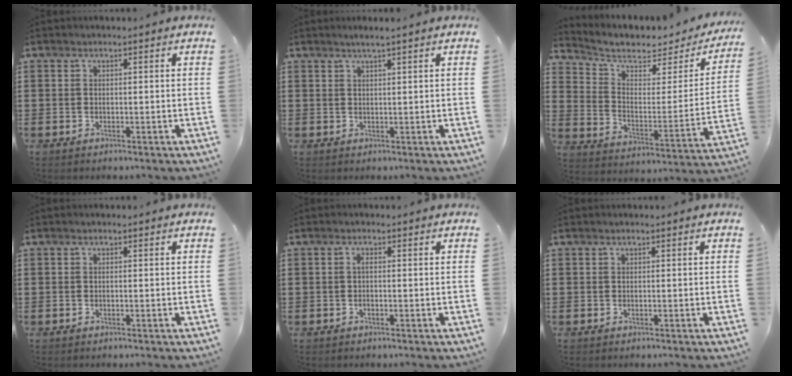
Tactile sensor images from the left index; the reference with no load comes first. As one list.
[{"total": 1.5, "force": [1.2, -0.1, 1.0], "torque": [-0.020, 0.001, 0.021]}, {"total": 5.5, "force": [4.4, 2.0, 2.6], "torque": [-0.076, -0.030, 0.072]}, {"total": 0.0}, {"total": 0.7, "force": [-0.2, 0.1, 0.7], "torque": [-0.014, -0.001, -0.003]}, {"total": 0.0}]